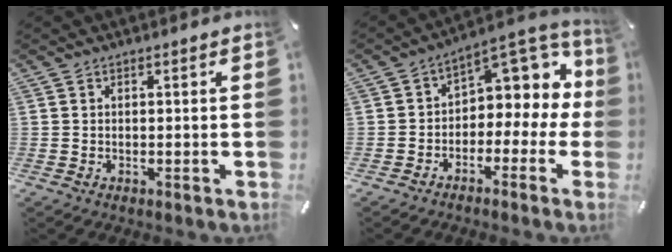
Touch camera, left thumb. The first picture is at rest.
{"total": 8.7, "force": [3.2, 6.2, 5.2], "torque": [-0.072, -0.028, 0.056]}